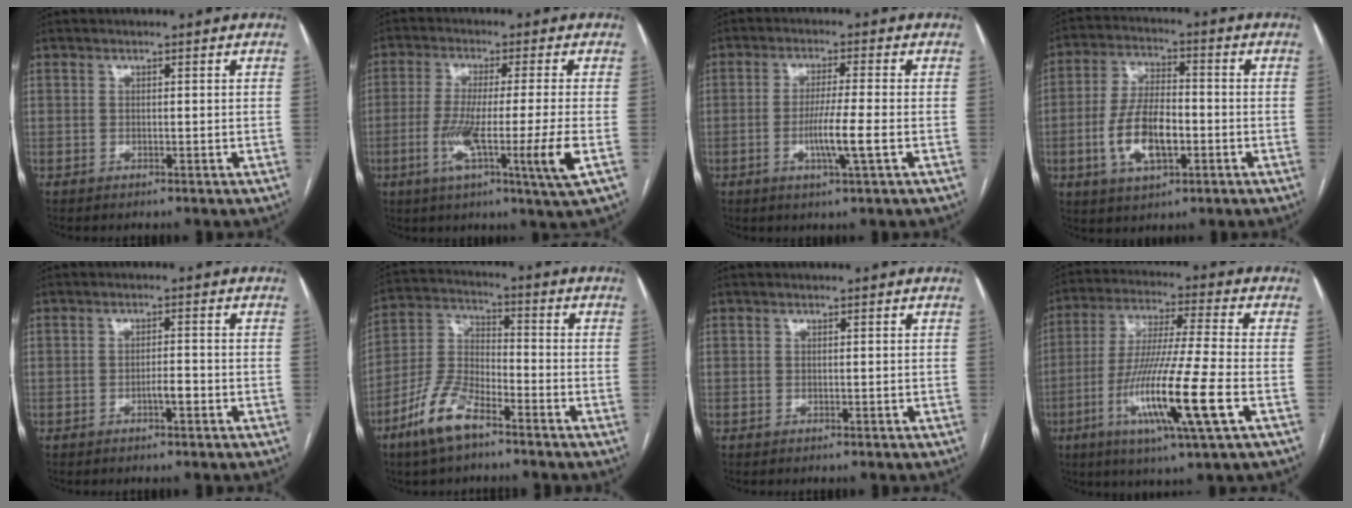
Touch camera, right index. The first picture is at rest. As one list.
[{"total": 11.6, "force": [-3.4, -1.3, 11.0], "torque": [-0.202, -0.030, -0.065]}, {"total": 6.3, "force": [-1.7, -0.6, 6.0], "torque": [-0.110, -0.012, -0.034]}, {"total": 10.5, "force": [-2.8, 4.4, 9.1], "torque": [-0.188, 0.006, -0.049]}, {"total": 2.2, "force": [-1.1, 0.4, 1.9], "torque": [-0.029, 0.002, -0.018]}, {"total": 10.1, "force": [-6.5, 3.6, 6.8], "torque": [-0.156, -0.002, -0.132]}, {"total": 0.0}, {"total": 16.5, "force": [-5.4, -0.3, 15.5], "torque": [-0.309, -0.026, -0.102]}]